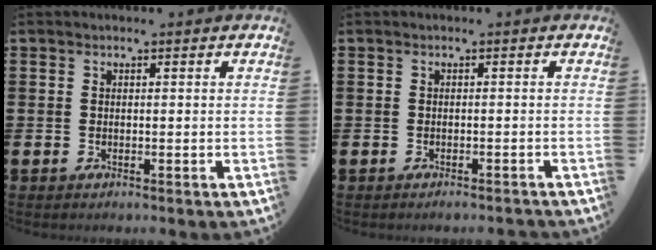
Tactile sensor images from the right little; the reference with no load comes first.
{"total": 0.6, "force": [-0.6, 0.0, 0.2], "torque": [0.004, -0.006, -0.013]}